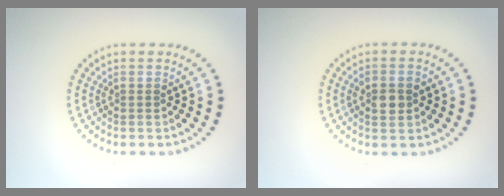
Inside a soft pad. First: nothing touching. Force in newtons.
{"total": 2.6, "press": 2.6, "slide": 0.2}